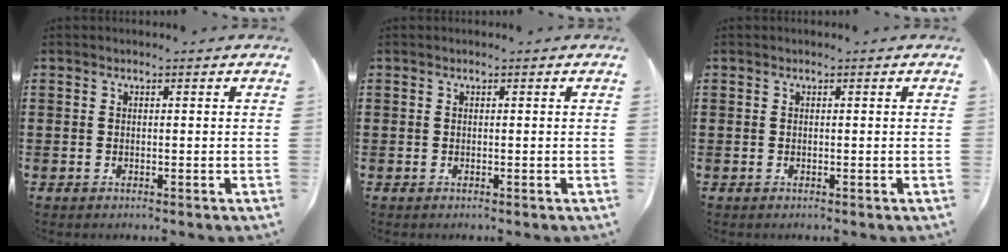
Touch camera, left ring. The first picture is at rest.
{"total": 0.0}
{"total": 0.0}